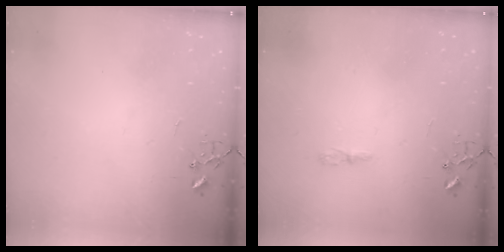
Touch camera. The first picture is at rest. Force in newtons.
{"total": 3.6, "press": 3.5, "slide": 0.4}